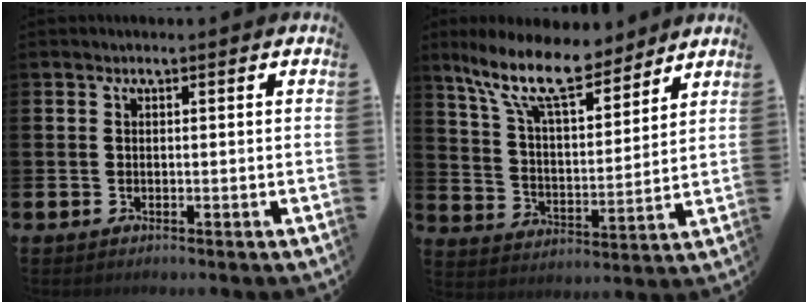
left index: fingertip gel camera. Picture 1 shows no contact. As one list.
[{"total": 12.4, "force": [9.9, 4.0, 6.3], "torque": [-0.143, -0.046, 0.176]}]